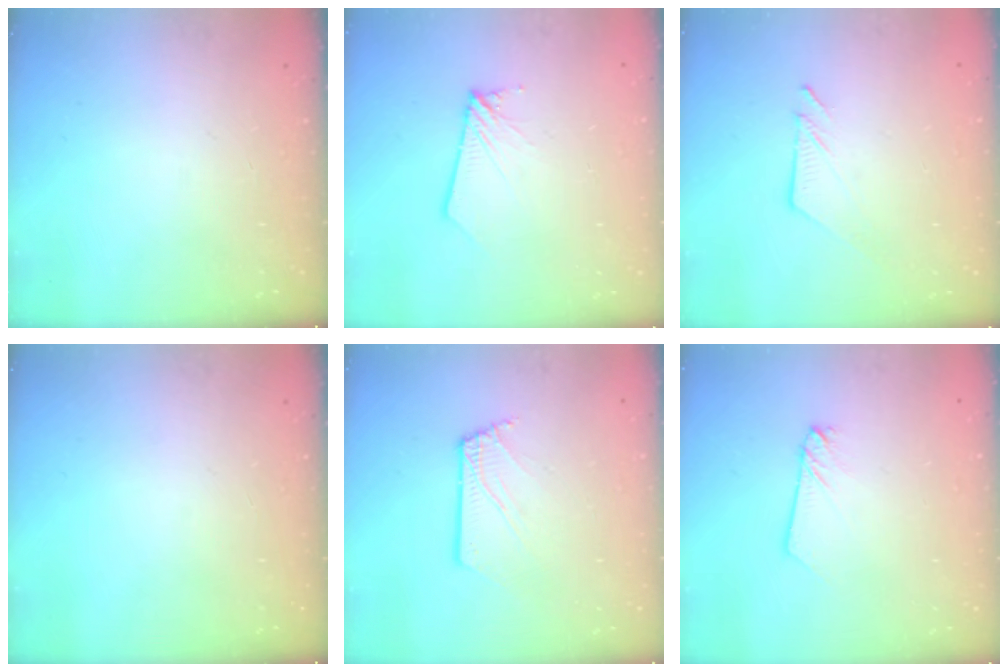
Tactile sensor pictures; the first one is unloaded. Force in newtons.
{"total": 2.8, "press": 2.8, "slide": 0.3}
{"total": 7.0, "press": 7.0, "slide": 0.1}
{"total": 0.0}
{"total": 2.6, "press": 2.6, "slide": 0.3}
{"total": 2.2, "press": 2.2, "slide": 0.1}